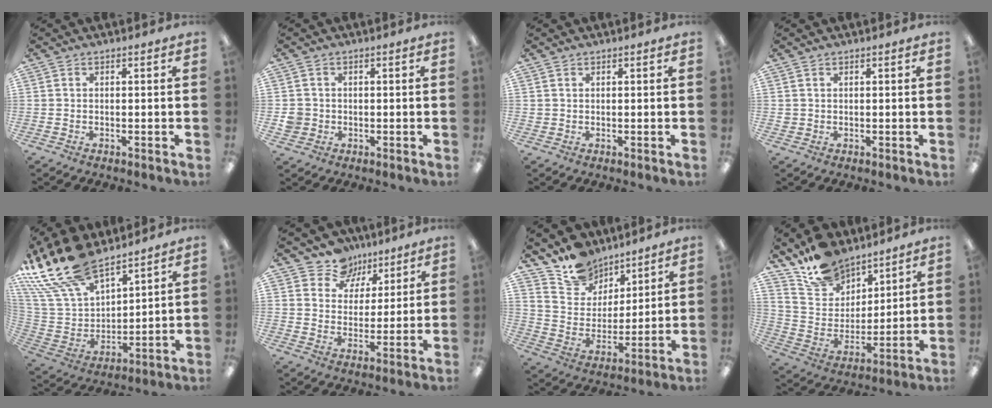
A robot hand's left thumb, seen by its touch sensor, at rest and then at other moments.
{"total": 3.6, "force": [-0.2, 3.5, 0.7], "torque": [-0.009, 0.005, -0.004]}
{"total": 0.9, "force": [0.6, 0.7, 0.1], "torque": [-0.002, 0.003, 0.011]}
{"total": 1.2, "force": [0.6, 1.1, 0.1], "torque": [-0.005, 0.002, 0.011]}
{"total": 21.7, "force": [16.8, 9.4, 10.0], "torque": [-0.234, -0.098, 0.310]}
{"total": 9.6, "force": [7.3, 6.2, 0.9], "torque": [-0.023, -0.056, 0.137]}
{"total": 13.0, "force": [10.4, 7.7, 1.7], "torque": [-0.051, -0.077, 0.204]}
{"total": 14.7, "force": [11.6, 8.4, 3.4], "torque": [-0.084, -0.074, 0.228]}